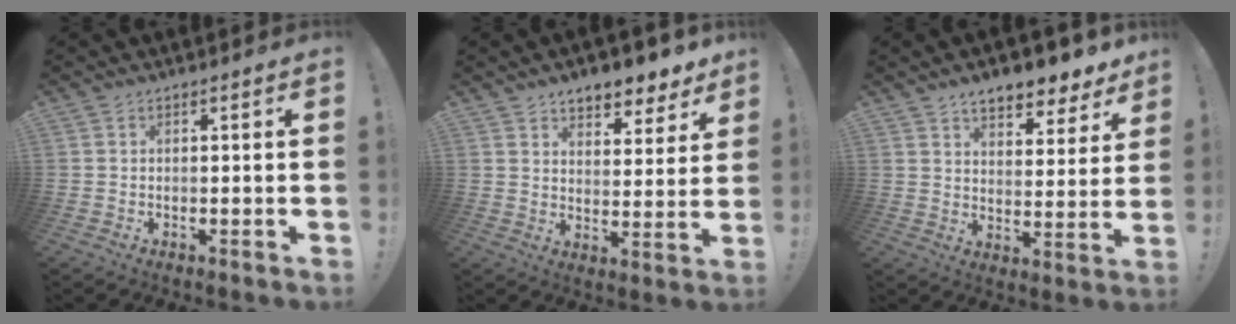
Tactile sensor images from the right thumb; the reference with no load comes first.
{"total": 8.4, "force": [7.0, 3.6, 2.8], "torque": [-0.030, -0.057, 0.128]}
{"total": 9.9, "force": [7.9, 3.7, 4.6], "torque": [-0.066, -0.057, 0.141]}